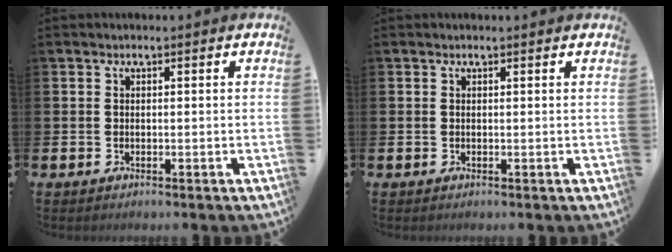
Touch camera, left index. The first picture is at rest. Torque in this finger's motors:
{"motor_torque": [1.13, -1.01, 0.08, 0.02]}